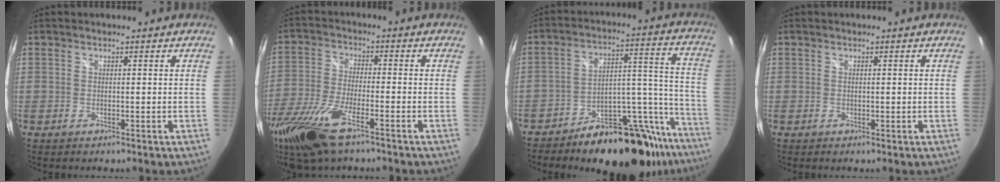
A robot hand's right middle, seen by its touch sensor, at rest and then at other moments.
{"total": 16.2, "force": [-10.6, 4.8, 11.3], "torque": [-0.254, -0.047, -0.206]}
{"total": 23.5, "force": [-18.9, 9.0, 10.8], "torque": [-0.107, 0.058, -0.255]}
{"total": 0.0}